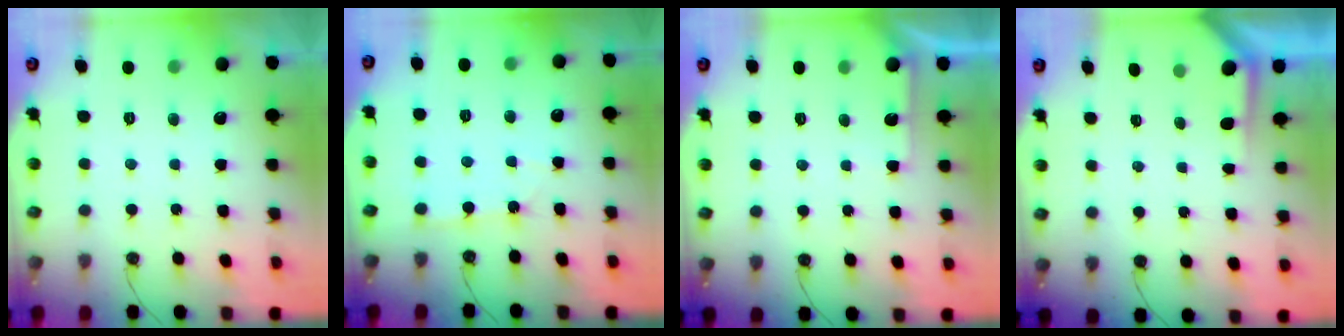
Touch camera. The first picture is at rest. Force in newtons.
{"total": 3.1, "press": 3.1, "slide": 0.5}
{"total": 3.7, "press": 3.7, "slide": 0.6}
{"total": 1.9, "press": 1.9, "slide": 0.2}